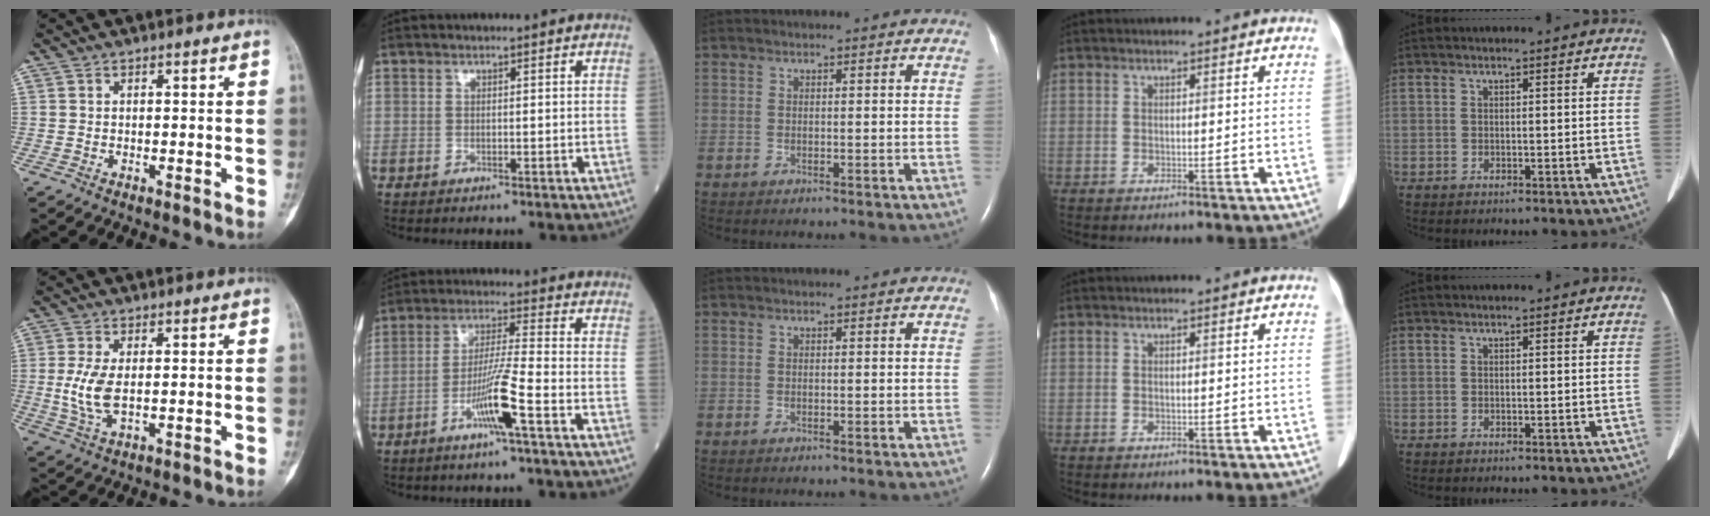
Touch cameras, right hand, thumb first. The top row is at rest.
{"thumb": {"total": 6.5, "force": [0.0, 3.1, 5.7], "torque": [-0.132, -0.009, 0.004]}, "index": {"total": 8.0, "force": [-3.8, -0.8, 7.0], "torque": [-0.136, -0.004, -0.074]}}